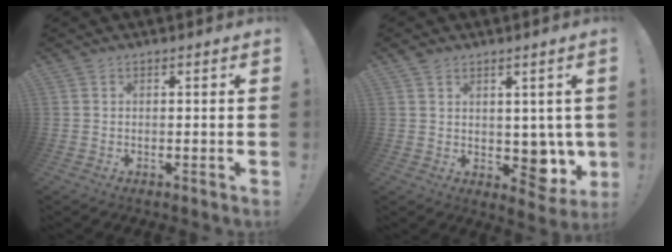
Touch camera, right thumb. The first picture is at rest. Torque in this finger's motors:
{"motor_torque": [0.50, 0.60, 0.06, -0.11, 0.00]}